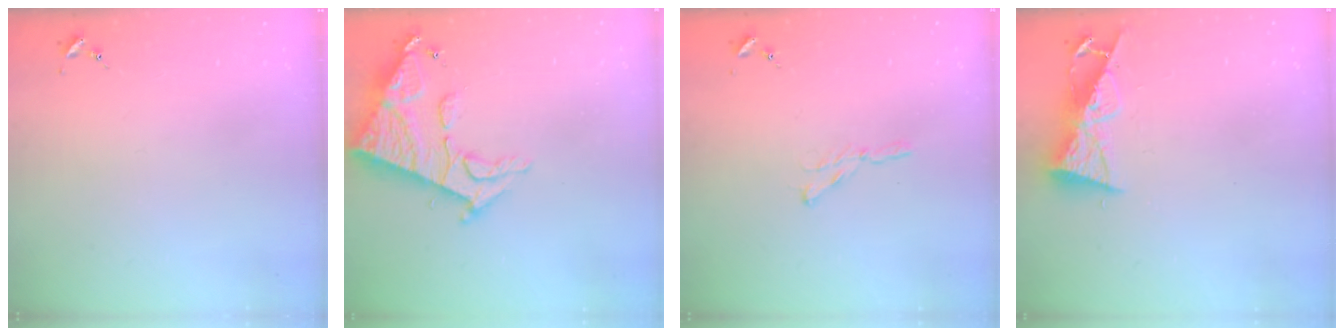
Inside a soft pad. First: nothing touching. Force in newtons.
{"total": 14.4, "press": 14.3, "slide": 1.4}
{"total": 2.7, "press": 2.7, "slide": 0.2}
{"total": 8.7, "press": 8.7, "slide": 0.7}